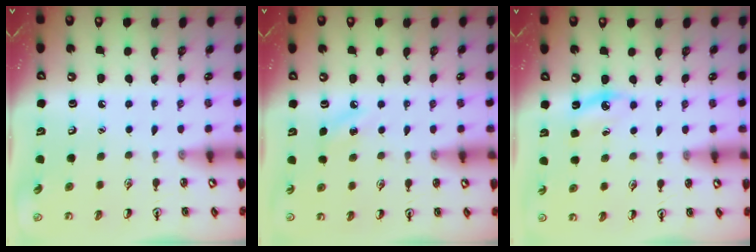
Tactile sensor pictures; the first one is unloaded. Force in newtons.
{"total": 5.3, "press": 5.0, "slide": 1.8}
{"total": 4.9, "press": 4.7, "slide": 1.6}